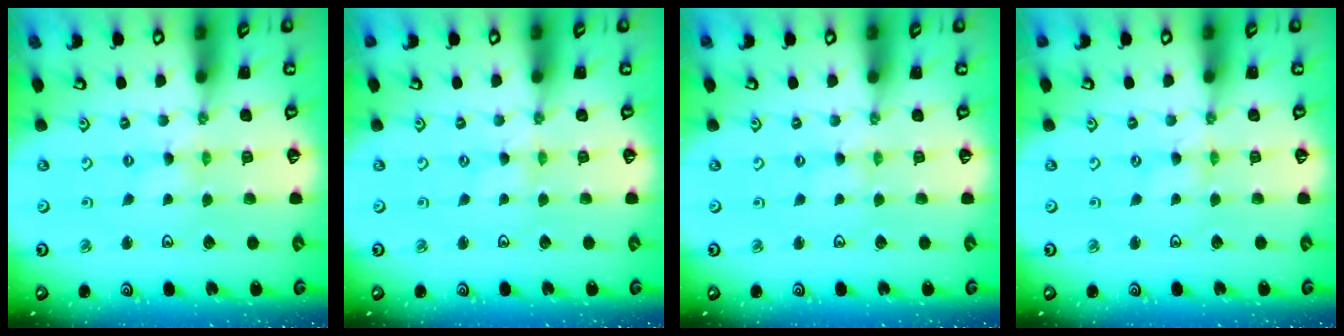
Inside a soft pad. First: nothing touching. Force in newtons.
{"total": 0.0}
{"total": 0.7, "press": 0.7, "slide": 0.1}
{"total": 0.0}